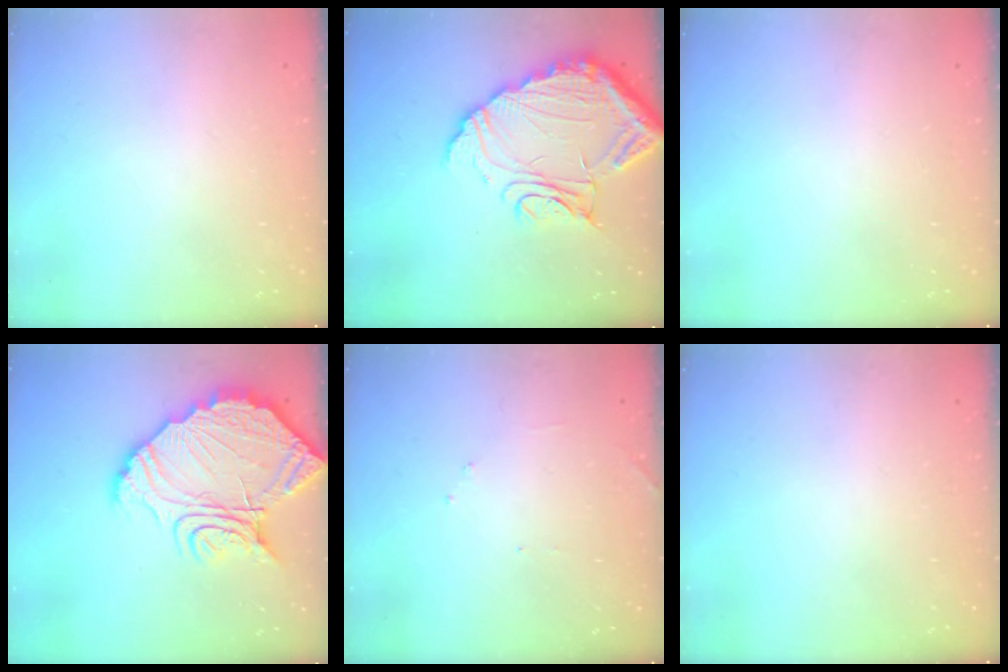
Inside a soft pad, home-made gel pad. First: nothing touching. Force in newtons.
{"total": 17.8, "press": 17.7, "slide": 2.2}
{"total": 0.0}
{"total": 19.1, "press": 19.1, "slide": 1.5}
{"total": 6.9, "press": 6.9, "slide": 0.3}
{"total": 0.0}